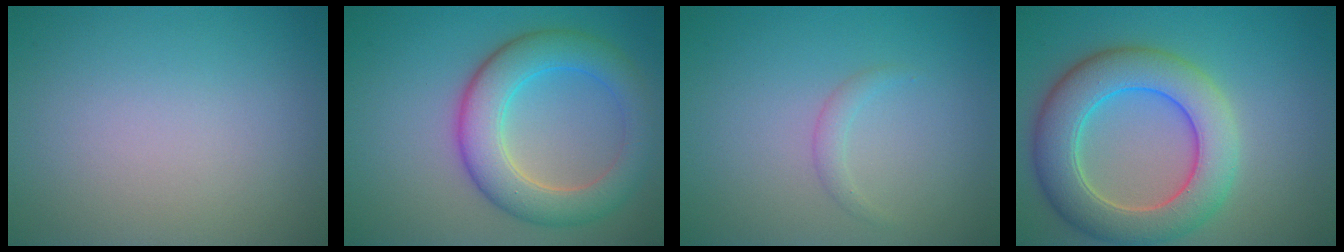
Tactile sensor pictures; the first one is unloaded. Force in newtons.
{"total": 6.6, "press": 6.6, "slide": 0.1}
{"total": 1.0, "press": 1.0, "slide": 0.1}
{"total": 8.1, "press": 8.1, "slide": 0.5}